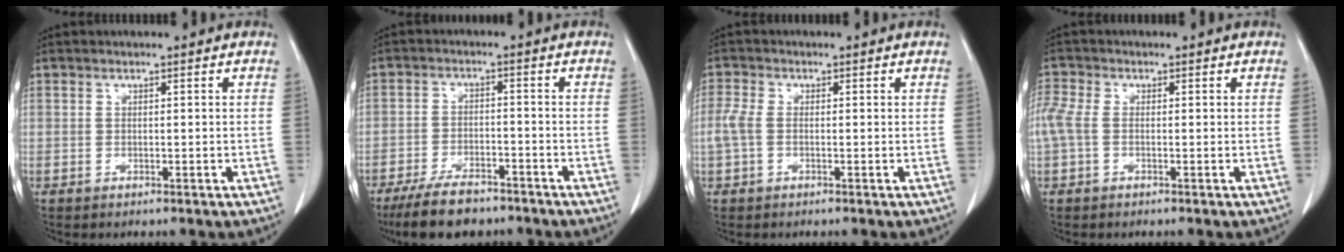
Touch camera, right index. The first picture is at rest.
{"total": 8.9, "force": [-7.2, 3.0, 4.4], "torque": [-0.080, -0.013, -0.123]}
{"total": 2.9, "force": [-0.4, 1.6, 2.4], "torque": [-0.074, 0.007, -0.011]}
{"total": 5.1, "force": [-0.3, 3.1, 4.0], "torque": [-0.126, 0.016, -0.004]}